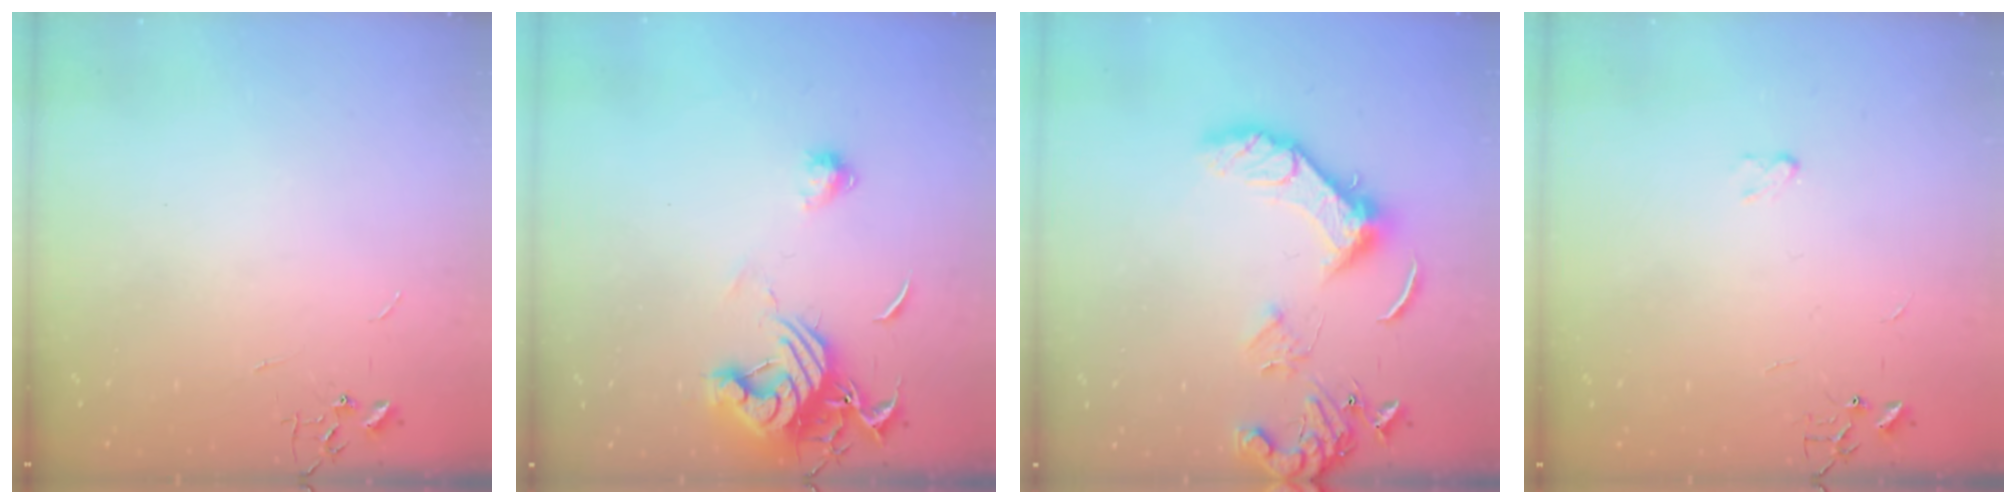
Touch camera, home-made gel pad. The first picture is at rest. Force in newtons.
{"total": 12.7, "press": 12.6, "slide": 1.3}
{"total": 14.5, "press": 14.4, "slide": 1.6}
{"total": 3.2, "press": 3.1, "slide": 0.4}